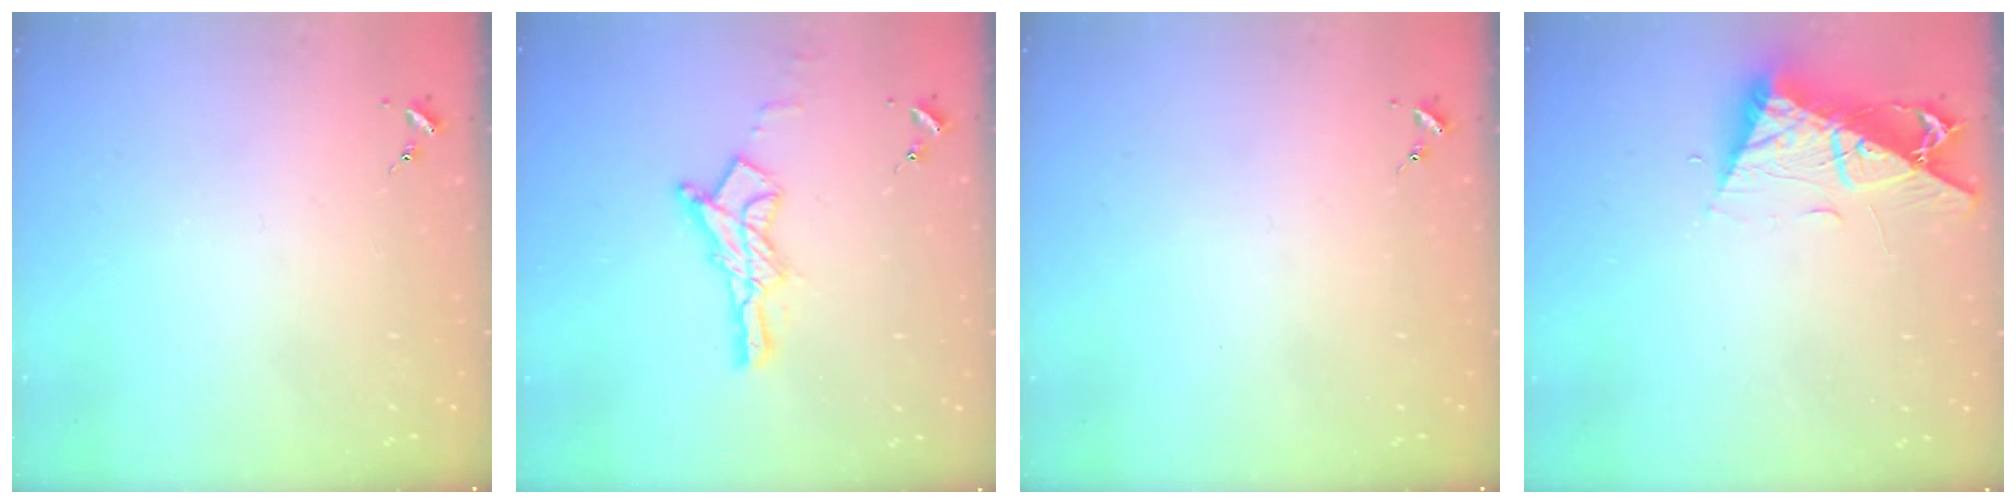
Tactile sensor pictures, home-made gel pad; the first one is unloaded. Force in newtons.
{"total": 12.9, "press": 12.8, "slide": 1.0}
{"total": 0.0}
{"total": 11.8, "press": 11.7, "slide": 1.4}